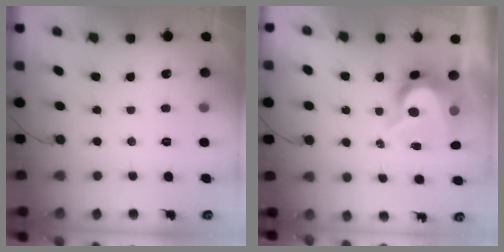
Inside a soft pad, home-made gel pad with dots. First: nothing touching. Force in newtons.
{"total": 9.4, "press": 9.4, "slide": 0.9}